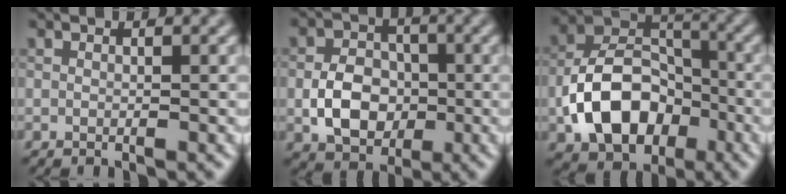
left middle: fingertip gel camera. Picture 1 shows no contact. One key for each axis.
{"total": 5.2, "fx": -1.1, "fy": 3.9, "fz": 3.3, "tx": -0.052, "ty": 0.001, "tz": -0.020}
{"total": 9.3, "fx": -3.1, "fy": 6.5, "fz": 6.0, "tx": -0.109, "ty": 0.006, "tz": -0.059}